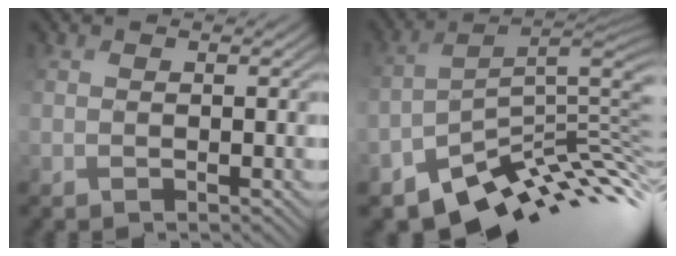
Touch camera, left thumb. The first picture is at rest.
{"total": 10.8, "force": [-6.9, 3.5, 7.6], "torque": [-0.122, -0.002, -0.108]}